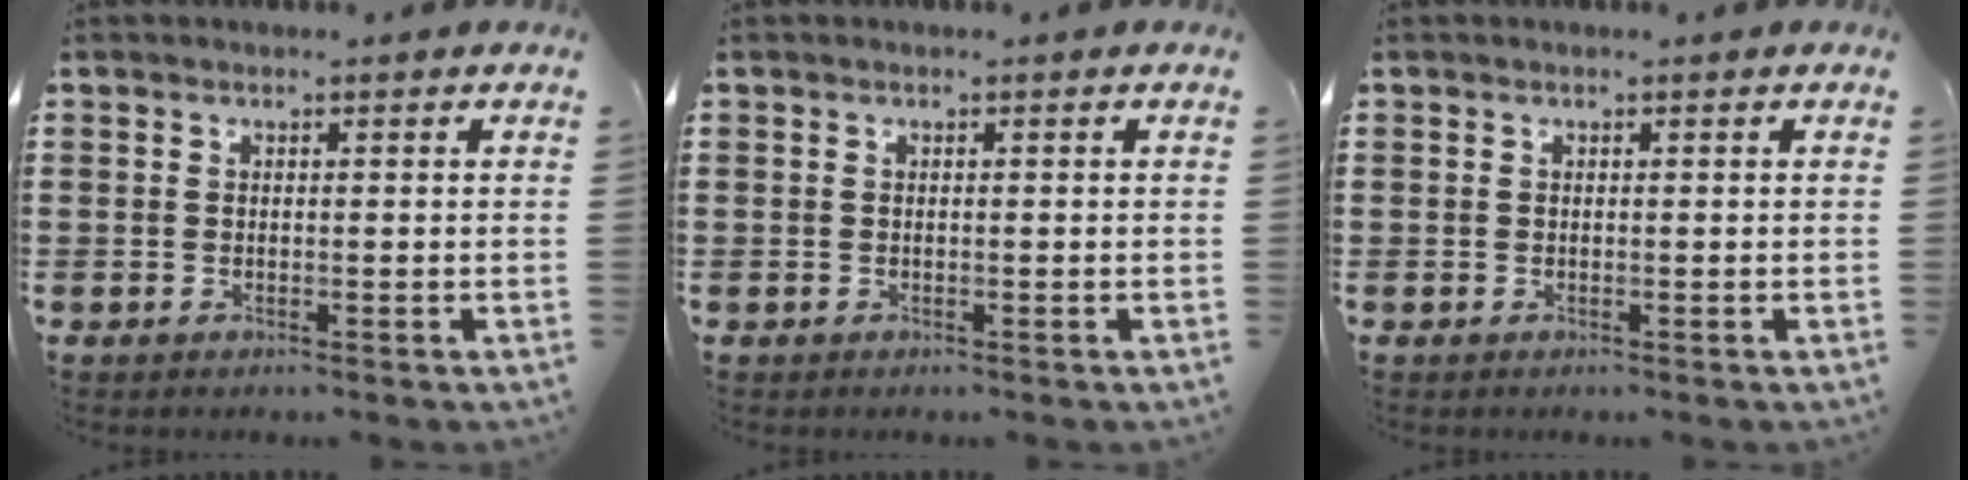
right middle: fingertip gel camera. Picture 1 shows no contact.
{"total": 0.0}
{"total": 0.0}